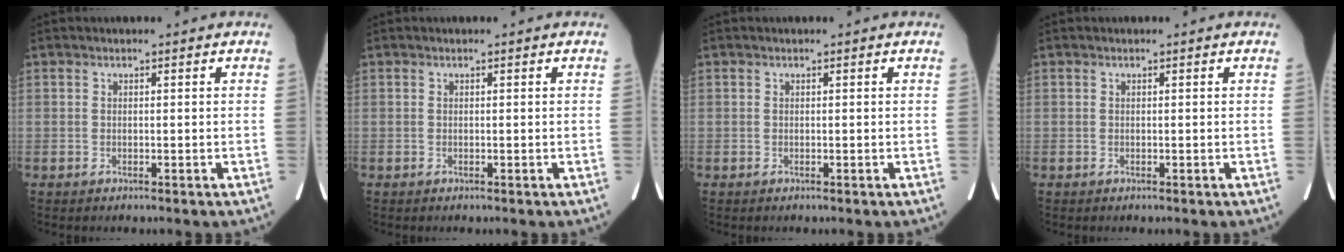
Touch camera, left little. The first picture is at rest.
{"total": 0.0}
{"total": 0.0}
{"total": 0.0}